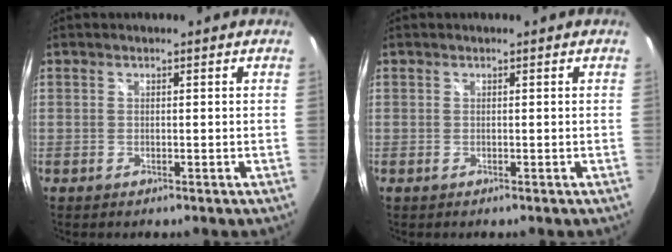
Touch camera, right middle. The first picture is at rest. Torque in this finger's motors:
{"motor_torque": [0.00, 0.00, 0.00, 0.00]}